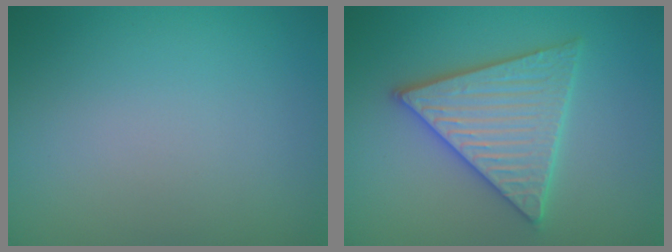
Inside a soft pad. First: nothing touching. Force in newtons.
{"total": 5.7, "press": 5.6, "slide": 0.6}